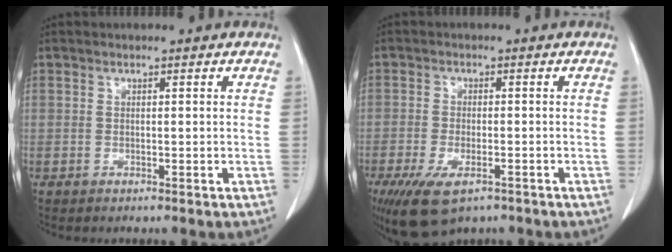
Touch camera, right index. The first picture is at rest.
{"total": 8.9, "force": [-5.6, 3.6, 5.9], "torque": [-0.111, -0.018, -0.087]}